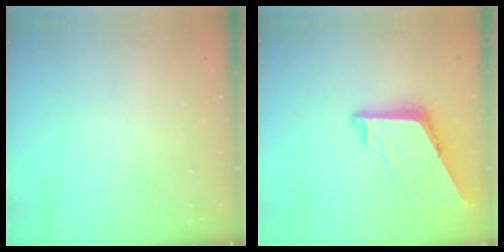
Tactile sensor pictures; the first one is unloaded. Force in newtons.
{"total": 8.4, "press": 8.4, "slide": 0.6}